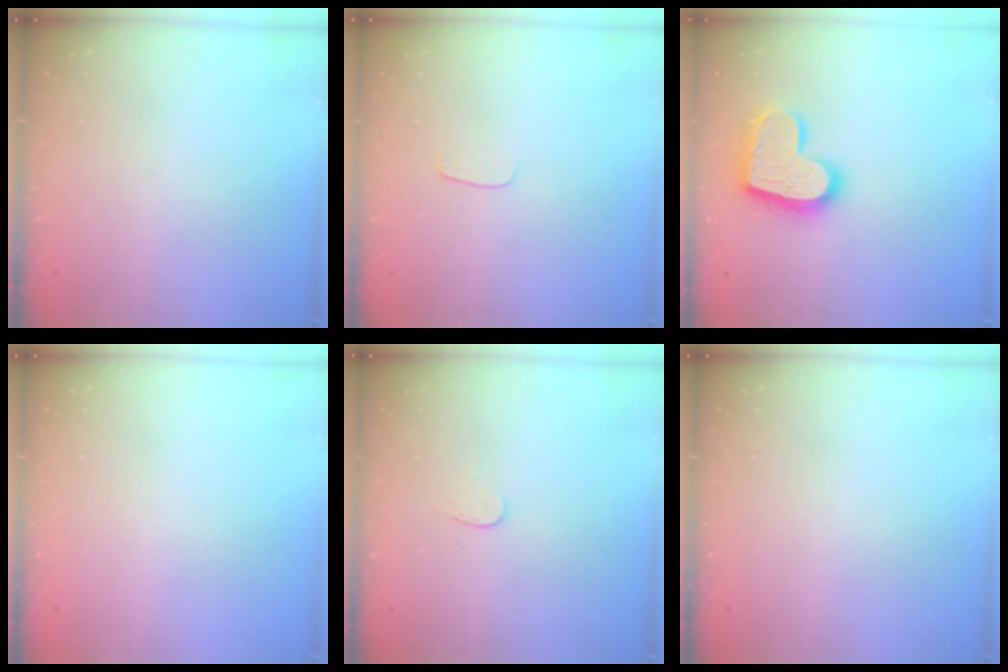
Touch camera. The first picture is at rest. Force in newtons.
{"total": 3.1, "press": 3.1, "slide": 0.3}
{"total": 17.4, "press": 17.3, "slide": 1.4}
{"total": 0.0}
{"total": 3.4, "press": 3.4, "slide": 0.3}
{"total": 0.0}